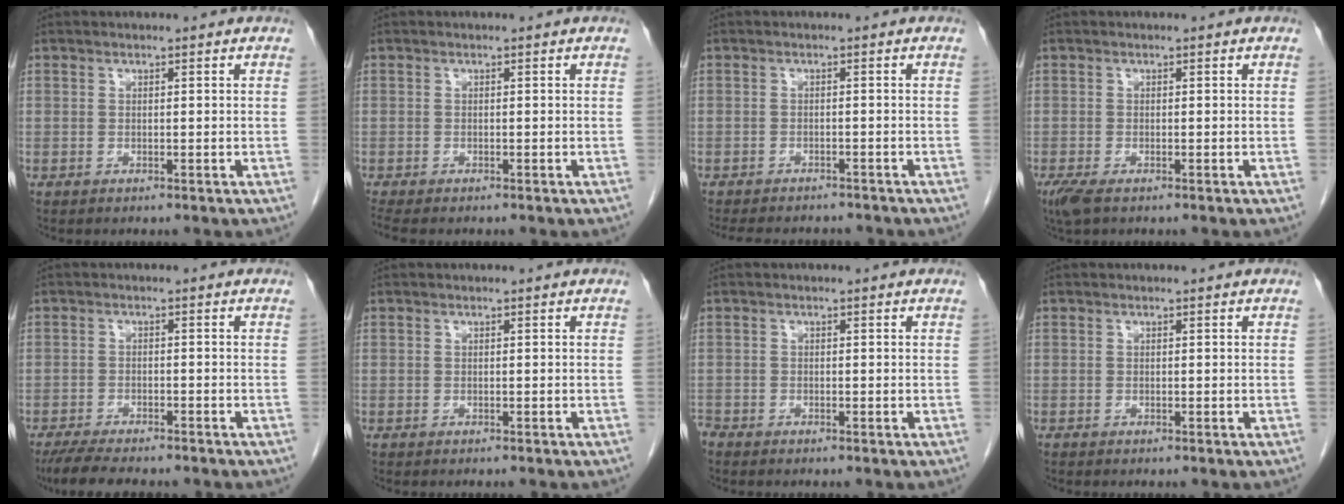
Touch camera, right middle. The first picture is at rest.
{"total": 2.4, "force": [-2.1, 0.4, 1.1], "torque": [-0.019, -0.008, -0.034]}
{"total": 9.8, "force": [-8.8, 2.9, 3.2], "torque": [-0.058, -0.002, -0.113]}
{"total": 2.8, "force": [-1.8, 0.9, 1.9], "torque": [-0.048, -0.010, -0.031]}
{"total": 8.0, "force": [-6.9, 1.4, 3.9], "torque": [-0.061, -0.017, -0.111]}
{"total": 1.6, "force": [-1.4, 0.2, 0.7], "torque": [-0.009, -0.002, -0.017]}
{"total": 1.1, "force": [-1.1, 0.1, 0.0], "torque": [-0.003, -0.004, -0.021]}
{"total": 0.0}